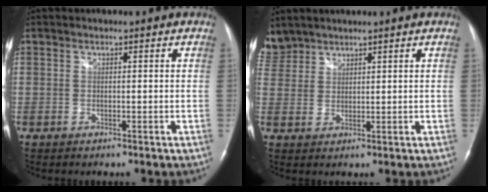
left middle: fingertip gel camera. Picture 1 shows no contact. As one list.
[{"total": 5.2, "force": [4.5, 2.5, 0.0], "torque": [-0.004, 0.013, 0.101]}]